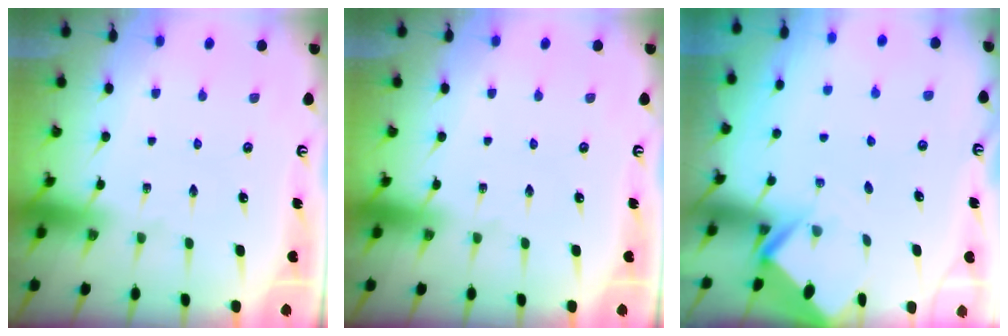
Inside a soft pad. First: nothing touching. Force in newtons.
{"total": 0.0}
{"total": 2.0, "press": 2.0, "slide": 0.2}